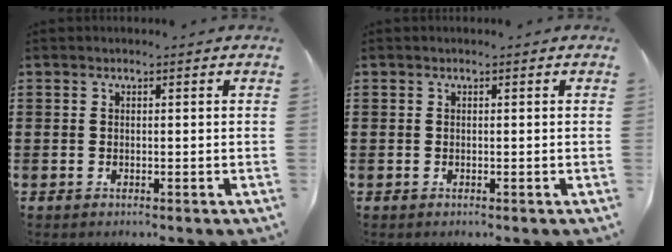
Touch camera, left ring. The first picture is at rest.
{"total": 0.0}